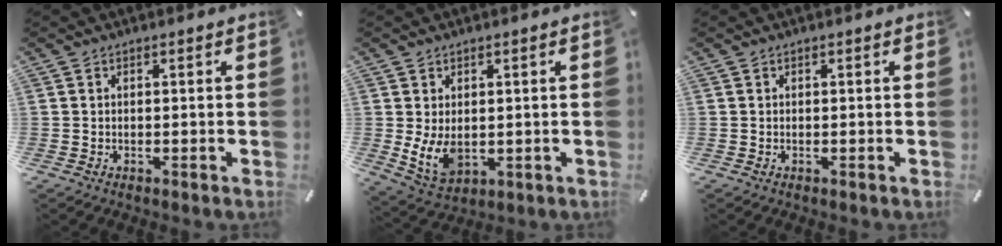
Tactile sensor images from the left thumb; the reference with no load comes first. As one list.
[{"total": 7.1, "force": [0.3, 5.0, 5.1], "torque": [-0.121, -0.008, 0.005]}, {"total": 0.0}]